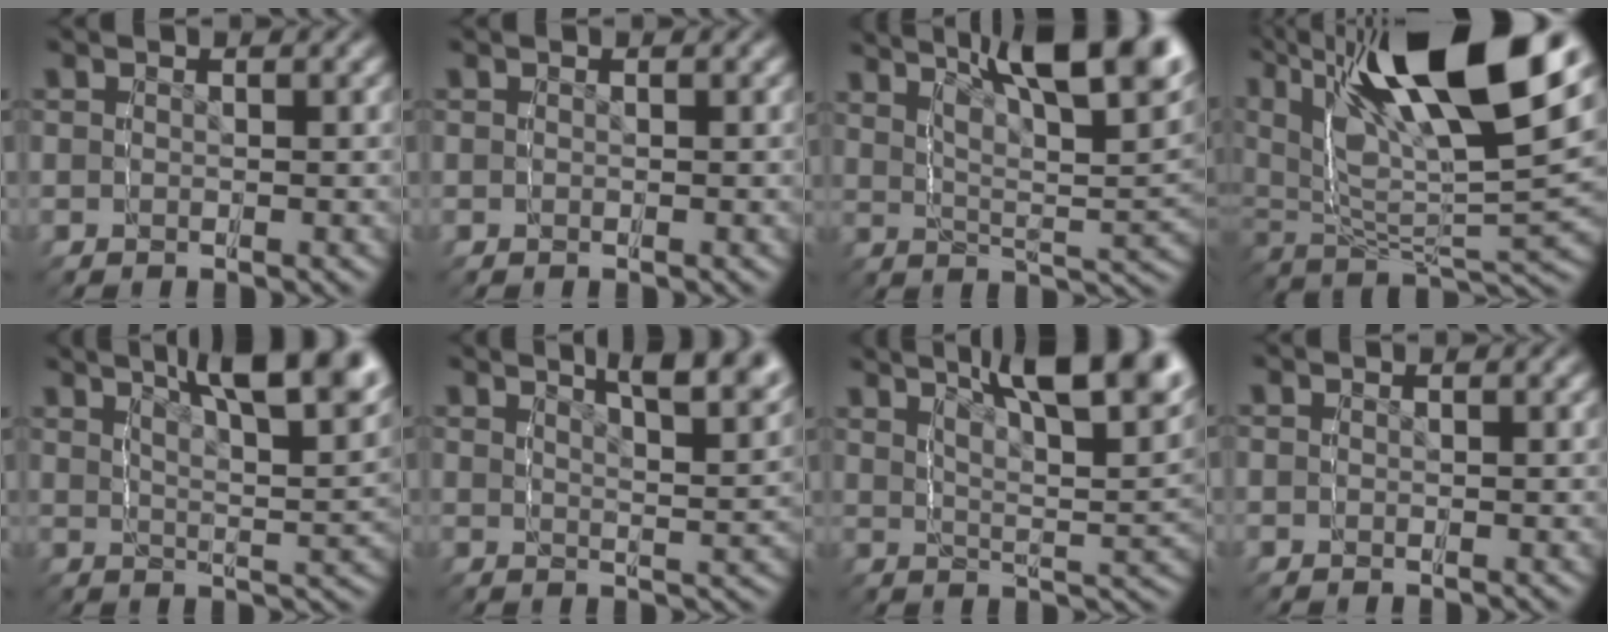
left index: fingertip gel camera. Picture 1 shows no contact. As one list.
[{"total": 0.0}, {"total": 10.8, "force": [7.3, 2.2, 7.6], "torque": [-0.096, 0.062, 0.093]}, {"total": 15.7, "force": [8.8, 7.0, 10.9], "torque": [-0.185, 0.057, 0.119]}, {"total": 7.9, "force": [5.5, 1.2, 5.6], "torque": [-0.054, 0.051, 0.067]}, {"total": 5.7, "force": [4.1, 1.1, 3.8], "torque": [-0.040, 0.040, 0.051]}, {"total": 9.4, "force": [6.5, 1.6, 6.5], "torque": [-0.071, 0.057, 0.081]}, {"total": 0.0}]